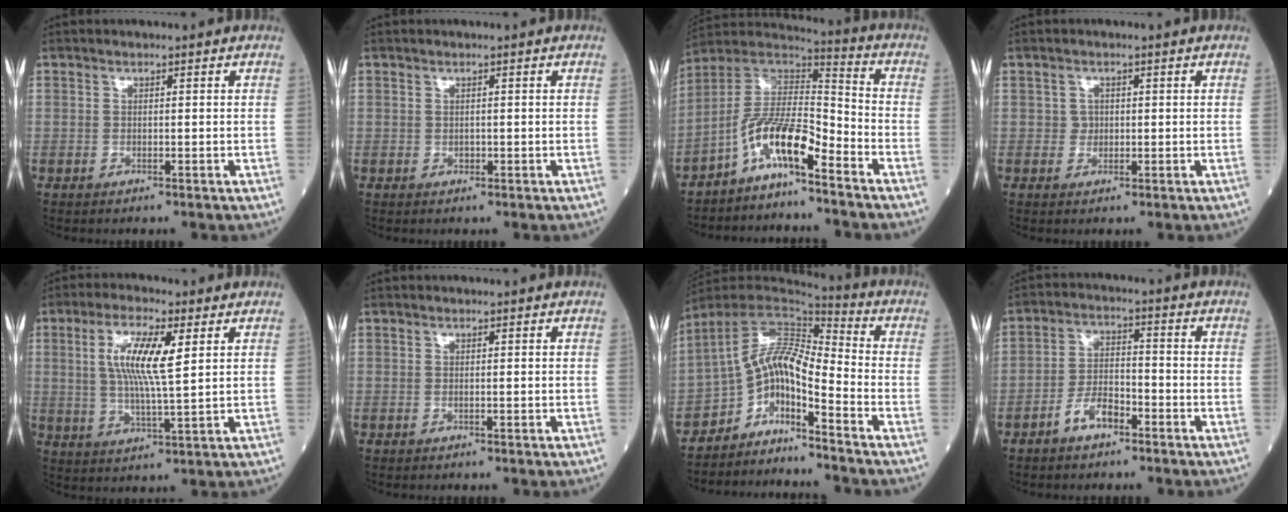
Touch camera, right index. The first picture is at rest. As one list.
[{"total": 0.6, "force": [-0.2, 0.5, 0.3], "torque": [-0.005, 0.001, -0.003]}, {"total": 9.9, "force": [-6.4, 1.7, 7.3], "torque": [-0.147, 0.026, -0.124]}, {"total": 1.2, "force": [0.1, 1.2, 0.2], "torque": [0.000, 0.003, 0.002]}, {"total": 9.0, "force": [2.5, 1.2, 8.6], "torque": [-0.171, 0.004, 0.048]}, {"total": 0.0}, {"total": 9.7, "force": [-6.9, 1.6, 6.6], "torque": [-0.114, 0.027, -0.125]}, {"total": 5.1, "force": [-3.3, 2.2, 3.2], "torque": [-0.067, 0.009, -0.064]}]